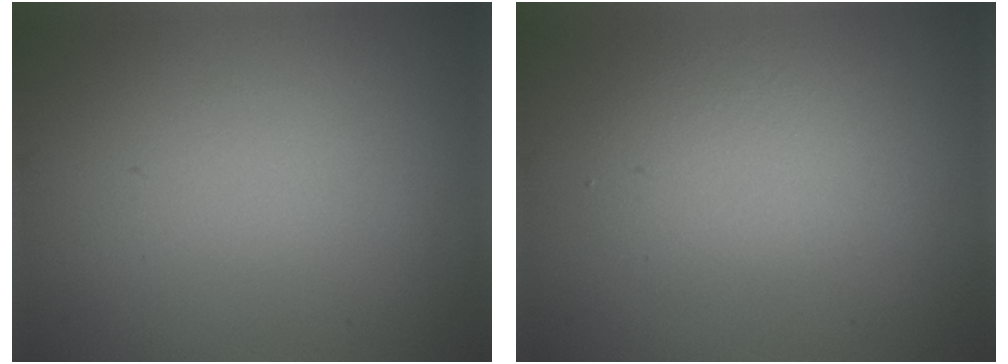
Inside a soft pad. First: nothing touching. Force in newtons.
{"total": 2.3, "press": 2.3, "slide": 0.0}